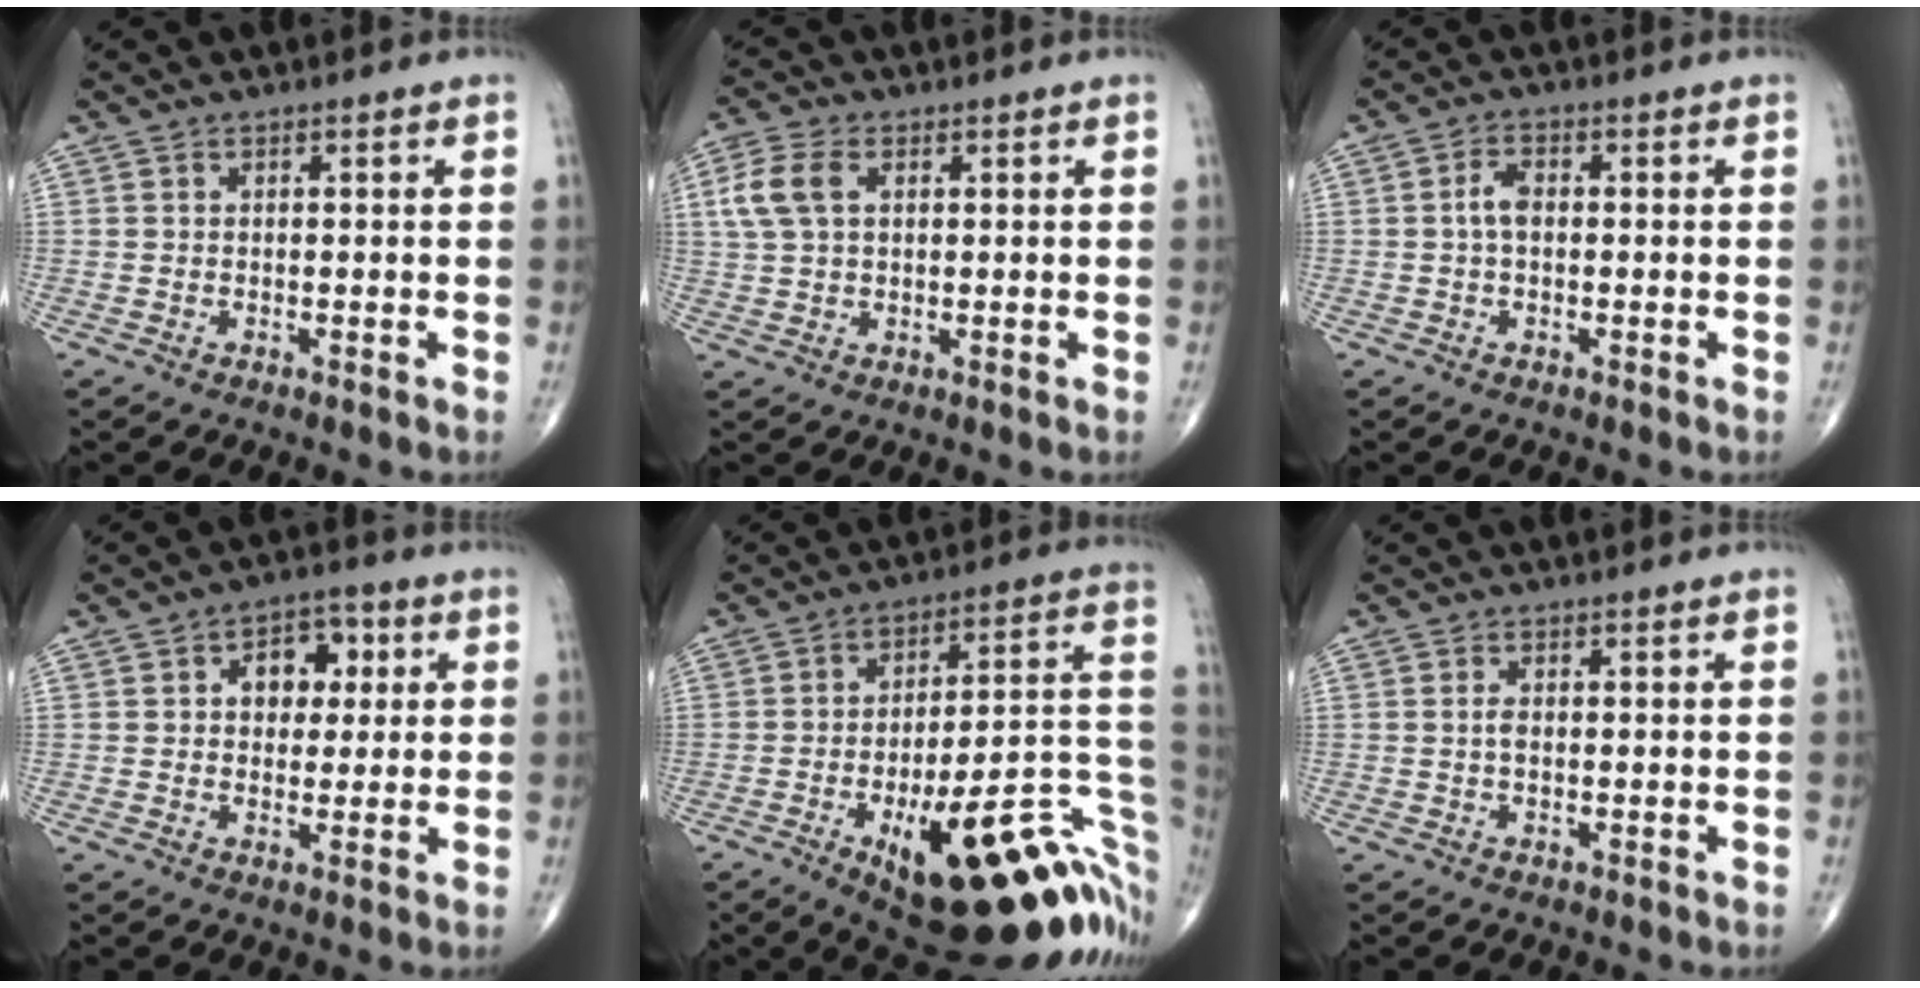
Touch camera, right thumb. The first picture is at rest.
{"total": 6.6, "force": [1.8, 4.1, 4.9], "torque": [-0.115, 0.011, 0.034]}
{"total": 2.9, "force": [-0.1, 1.7, 2.4], "torque": [-0.047, 0.009, -0.005]}
{"total": 7.5, "force": [1.7, 5.3, 4.9], "torque": [-0.026, 0.007, 0.019]}
{"total": 31.6, "force": [-11.2, 11.2, 27.3], "torque": [-0.283, 0.047, -0.144]}
{"total": 1.4, "force": [0.0, 0.7, 1.2], "torque": [-0.023, 0.000, 0.001]}